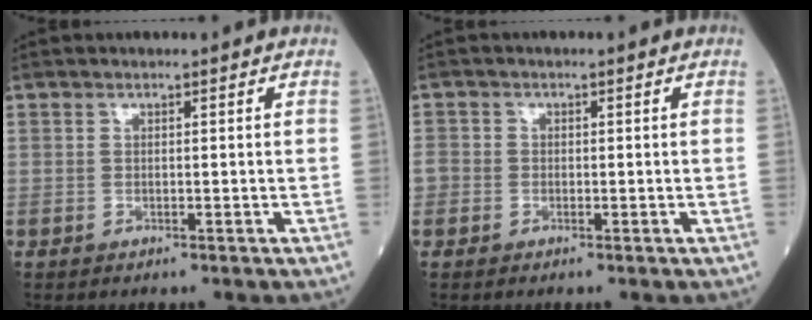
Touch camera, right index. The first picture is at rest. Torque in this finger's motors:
{"motor_torque": [0.46, -0.03, 0.22, 0.04]}